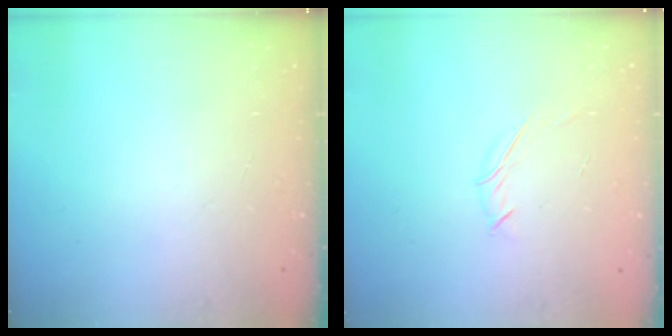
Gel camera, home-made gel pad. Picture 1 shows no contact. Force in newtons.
{"total": 3.9, "press": 3.8, "slide": 0.8}